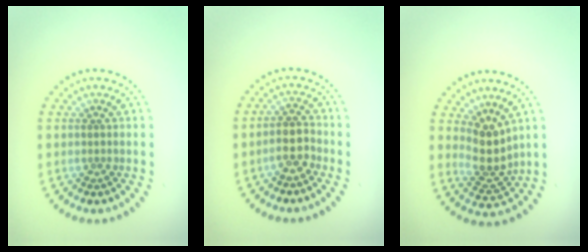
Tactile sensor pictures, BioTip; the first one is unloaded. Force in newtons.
{"total": 2.5, "press": 2.2, "slide": 1.3}
{"total": 3.5, "press": 2.7, "slide": 2.3}